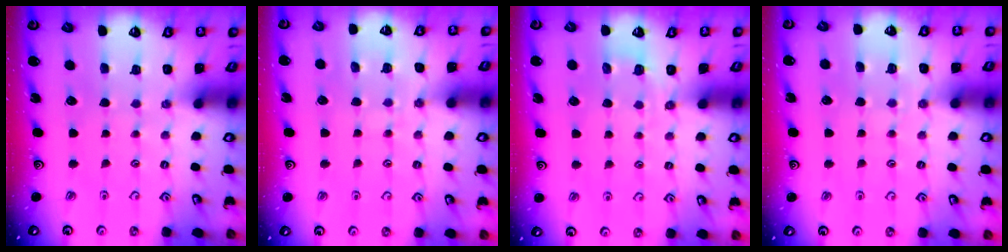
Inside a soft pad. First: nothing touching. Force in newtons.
{"total": 6.8, "press": 6.8, "slide": 0.7}
{"total": 2.1, "press": 1.0, "slide": 1.9}
{"total": 2.5, "press": 2.5, "slide": 0.4}